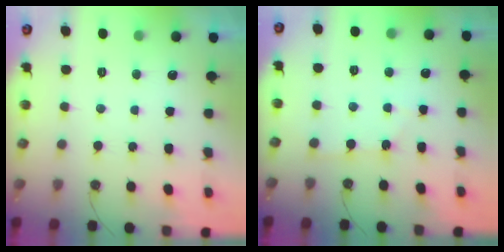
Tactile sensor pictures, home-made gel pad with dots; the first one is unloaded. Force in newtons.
{"total": 4.6, "press": 4.6, "slide": 0.7}